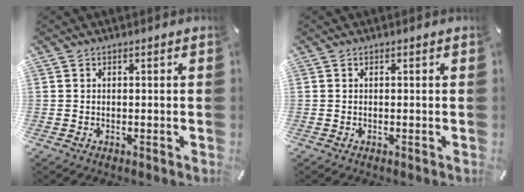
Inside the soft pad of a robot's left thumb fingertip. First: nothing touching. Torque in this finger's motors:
{"motor_torque": [-0.03, -0.01, -0.01, 0.01, 0.00]}